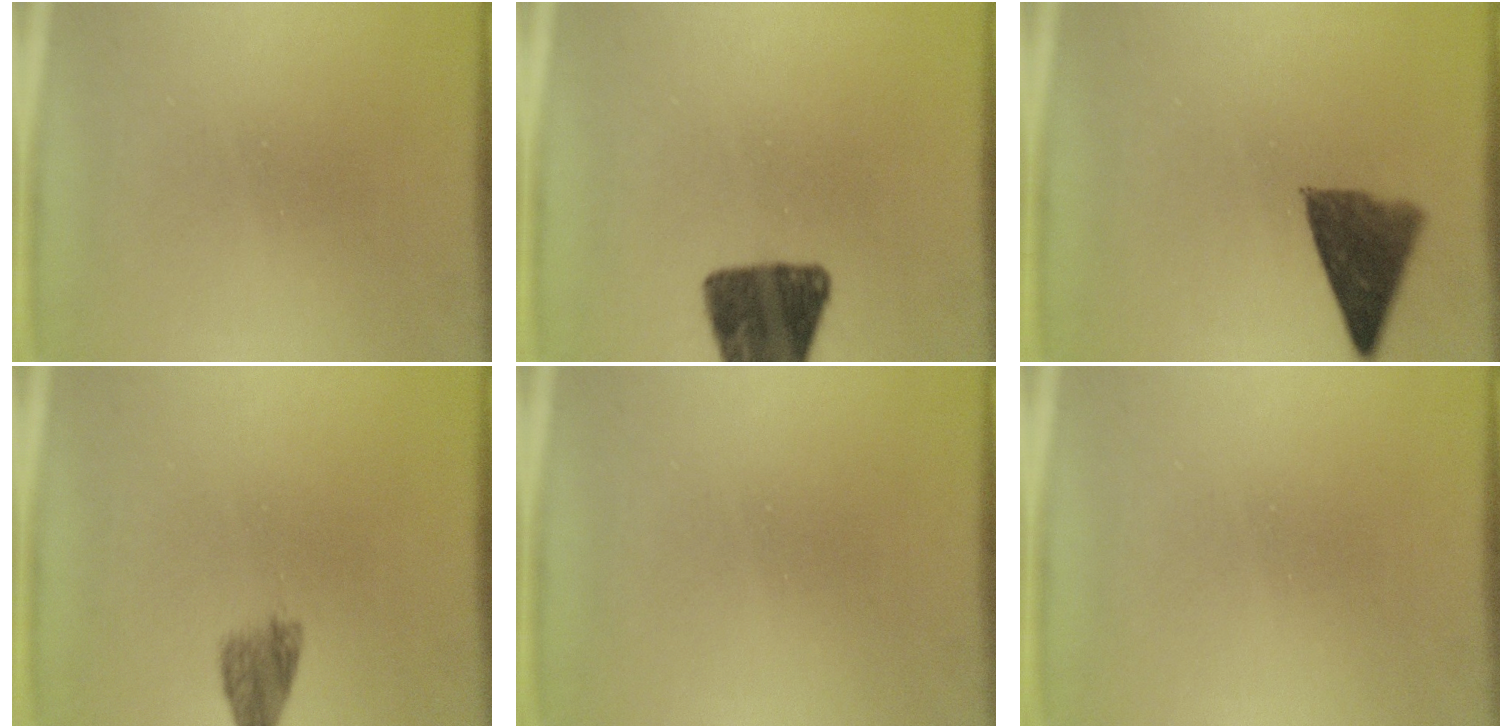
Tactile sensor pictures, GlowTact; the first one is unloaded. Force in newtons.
{"total": 13.4}
{"total": 8.5}
{"total": 2.1}
{"total": 0.0}
{"total": 0.0}